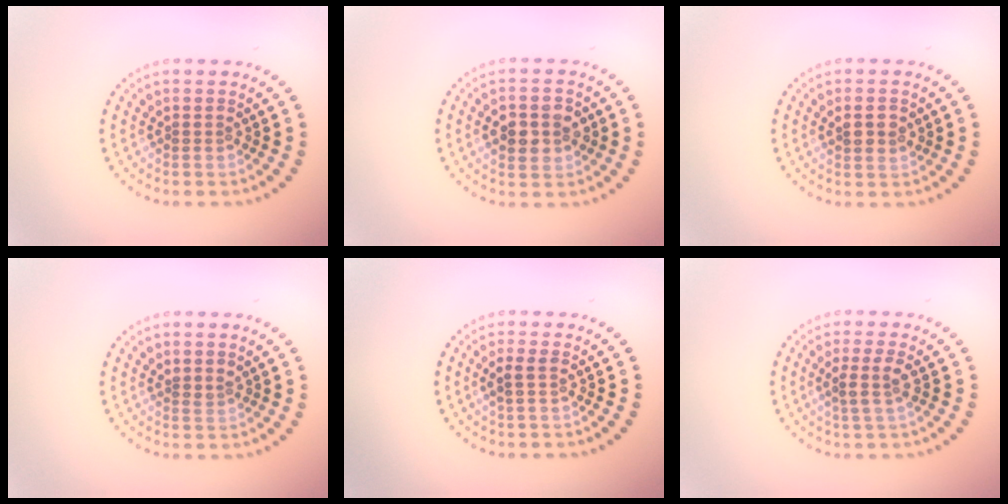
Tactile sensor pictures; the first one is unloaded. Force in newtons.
{"total": 3.7, "press": 3.7, "slide": 0.2}
{"total": 2.1, "press": 2.1, "slide": 0.5}
{"total": 0.7, "press": 0.3, "slide": 0.6}
{"total": 1.1, "press": 1.0, "slide": 0.4}
{"total": 1.9, "press": 1.5, "slide": 1.2}